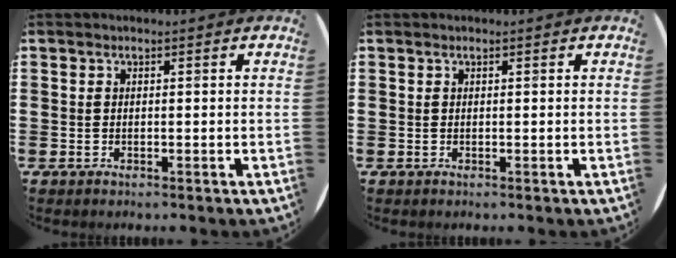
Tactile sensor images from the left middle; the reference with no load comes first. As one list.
[{"total": 0.0}]